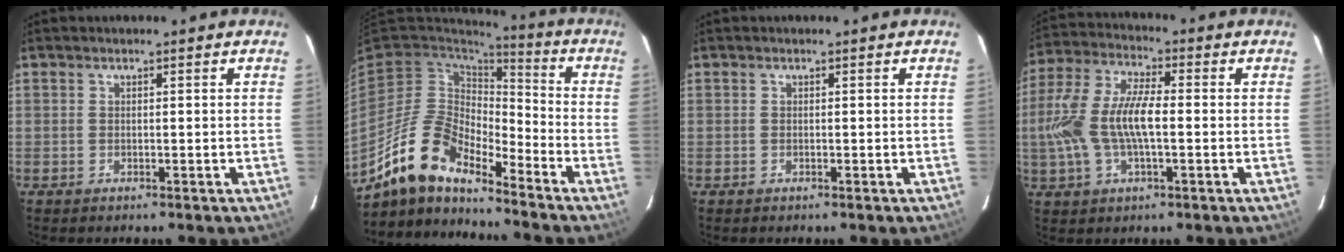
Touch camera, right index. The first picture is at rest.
{"total": 14.2, "force": [-11.6, 4.6, 6.8], "torque": [-0.132, -0.003, -0.226]}
{"total": 0.0}
{"total": 13.4, "force": [-1.4, 5.2, 12.3], "torque": [-0.266, 0.009, -0.028]}